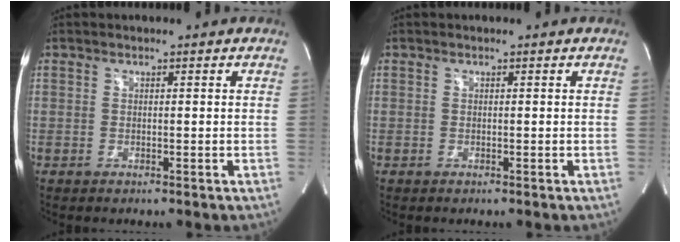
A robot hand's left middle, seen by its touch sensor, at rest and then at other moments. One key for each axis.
{"total": 0.0}